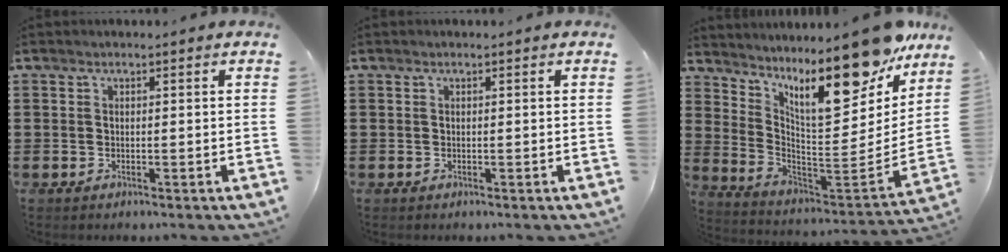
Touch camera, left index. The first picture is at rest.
{"total": 0.0}
{"total": 14.9, "force": [10.9, 2.9, 9.7], "torque": [-0.175, -0.082, 0.180]}